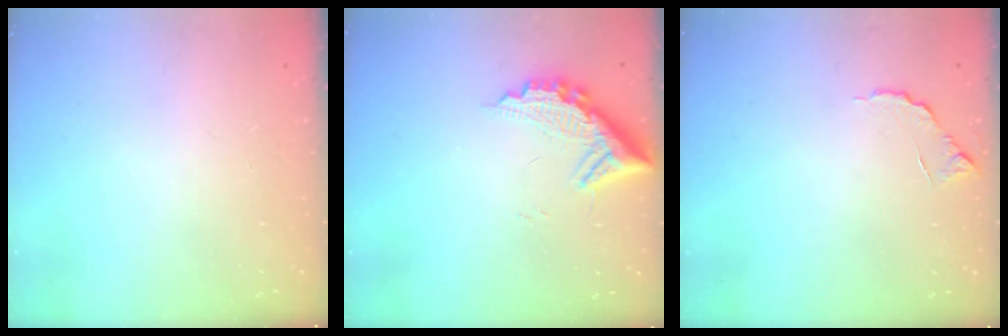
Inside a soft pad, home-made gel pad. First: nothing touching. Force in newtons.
{"total": 10.9, "press": 10.9, "slide": 0.8}
{"total": 6.5, "press": 6.5, "slide": 0.5}